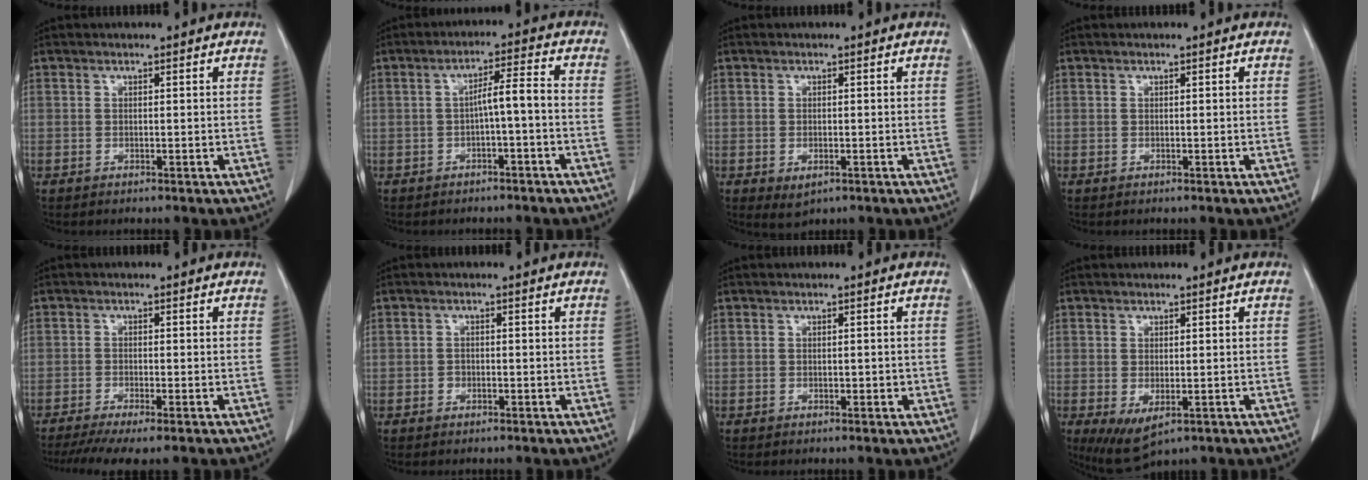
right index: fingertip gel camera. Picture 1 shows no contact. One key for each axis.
{"total": 4.5, "fx": -1.1, "fy": 0.3, "fz": 4.4, "tx": -0.069, "ty": 0.019, "tz": -0.015}
{"total": 2.5, "fx": -1.0, "fy": 1.4, "fz": 1.8, "tx": -0.028, "ty": -0.004, "tz": -0.004}
{"total": 0.0}
{"total": 7.5, "fx": -5.8, "fy": 0.7, "fz": 4.8, "tx": -0.073, "ty": -0.013, "tz": -0.092}
{"total": 1.0, "fx": -0.4, "fy": 0.8, "fz": 0.5, "tx": -0.010, "ty": 0.003, "tz": -0.005}
{"total": 1.1, "fx": -0.2, "fy": 0.5, "fz": 0.9, "tx": -0.014, "ty": 0.000, "tz": -0.001}
{"total": 5.6, "fx": -2.1, "fy": 2.5, "fz": 4.5, "tx": -0.075, "ty": -0.019, "tz": -0.020}